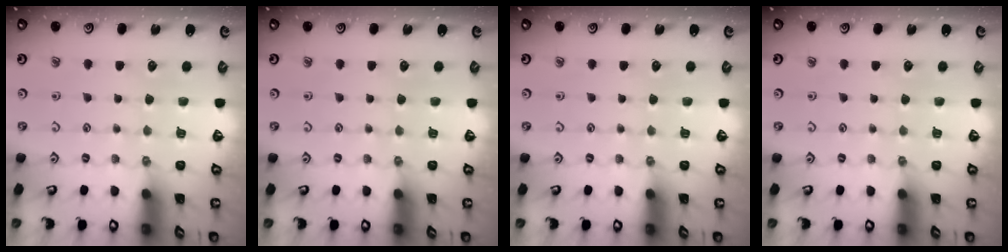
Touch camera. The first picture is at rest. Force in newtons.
{"total": 0.0}
{"total": 0.0}
{"total": 0.0}